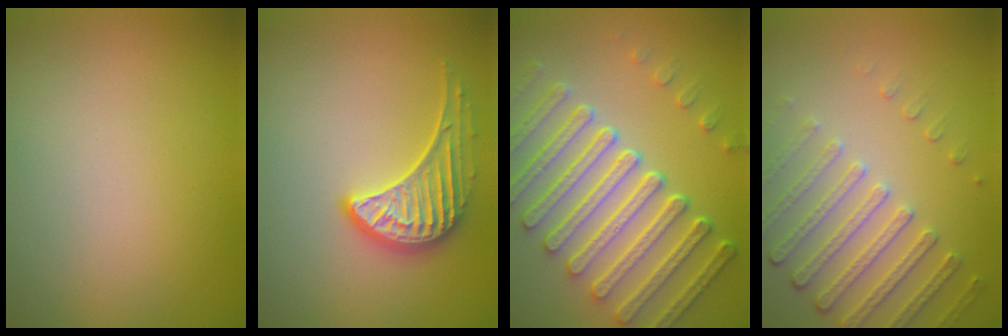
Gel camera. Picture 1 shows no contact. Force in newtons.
{"total": 3.5, "press": 3.1, "slide": 1.5}
{"total": 8.1, "press": 6.1, "slide": 5.3}
{"total": 4.6, "press": 3.3, "slide": 3.2}